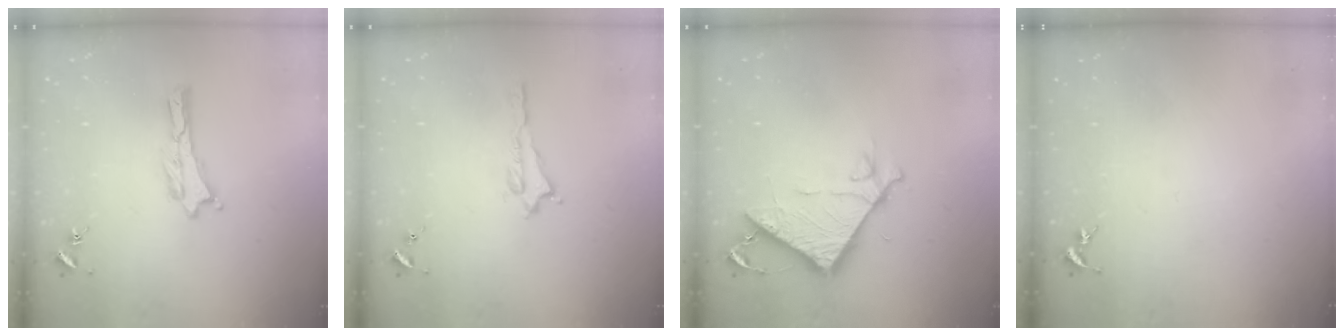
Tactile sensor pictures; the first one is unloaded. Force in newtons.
{"total": 0.6, "press": 0.5, "slide": 0.2}
{"total": 7.9, "press": 7.8, "slide": 0.6}
{"total": 0.0}